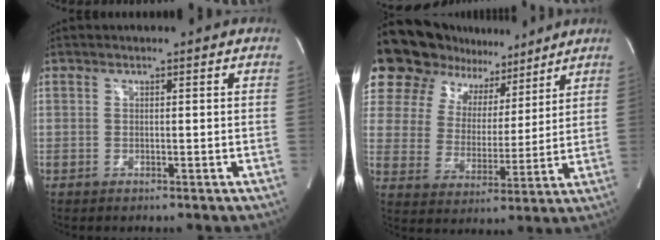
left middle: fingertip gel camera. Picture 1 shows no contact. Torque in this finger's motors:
{"motor_torque": [2.14, 0.00, 1.06, 0.21]}